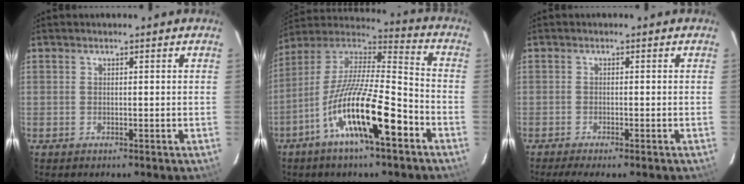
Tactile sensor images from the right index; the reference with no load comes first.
{"total": 19.4, "force": [-9.5, 4.2, 16.3], "torque": [-0.291, -0.027, -0.179]}
{"total": 3.8, "force": [-3.2, 0.0, 2.1], "torque": [-0.047, -0.014, -0.053]}